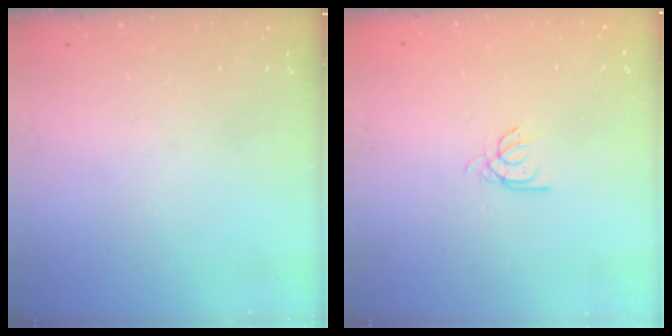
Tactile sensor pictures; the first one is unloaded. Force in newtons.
{"total": 2.0, "press": 1.9, "slide": 0.4}